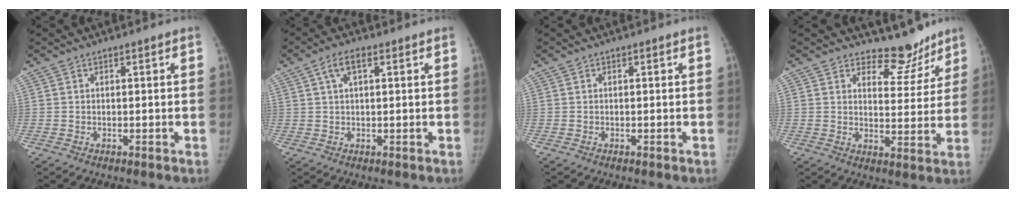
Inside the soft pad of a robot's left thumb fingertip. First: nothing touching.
{"total": 4.1, "force": [1.7, 1.8, 3.3], "torque": [-0.064, 0.012, 0.034]}
{"total": 0.0}
{"total": 7.8, "force": [6.8, 3.6, 1.2], "torque": [0.020, -0.060, 0.096]}